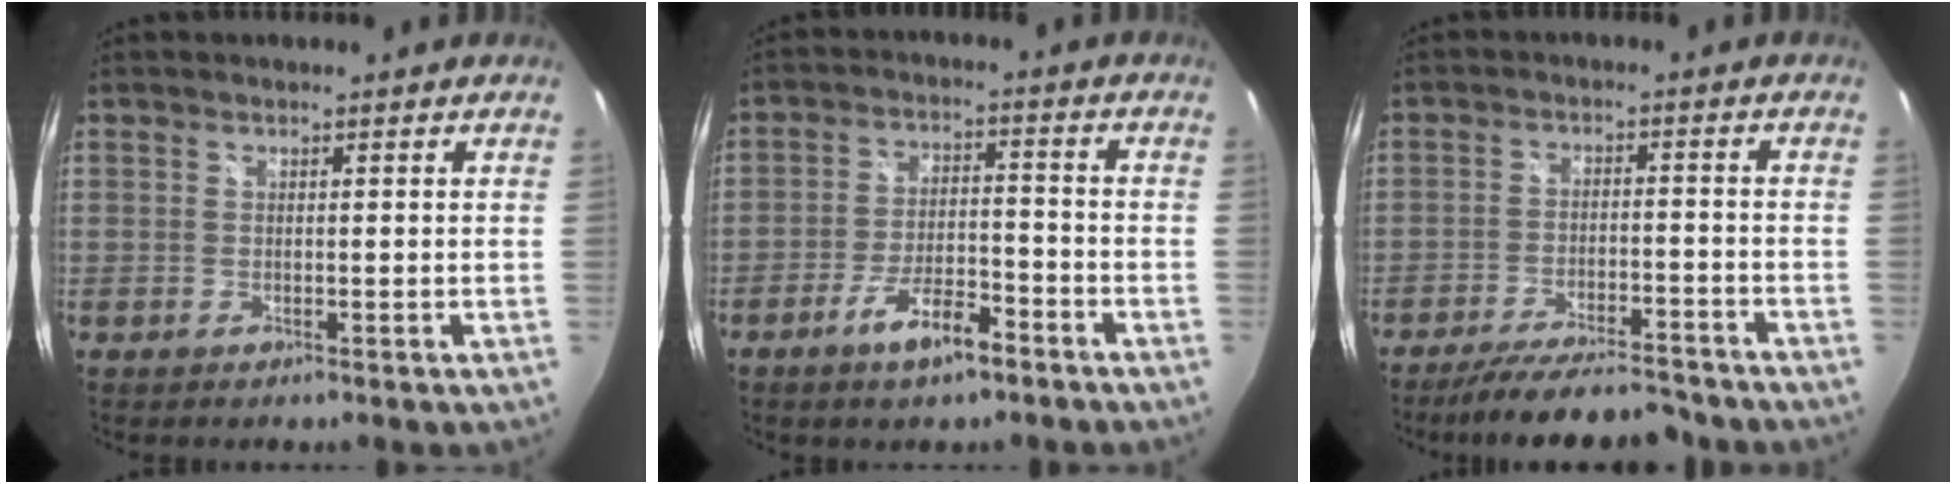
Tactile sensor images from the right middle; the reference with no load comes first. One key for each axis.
{"total": 8.2, "fx": -5.4, "fy": 2.4, "fz": 5.7, "tx": -0.114, "ty": 0.002, "tz": -0.090}
{"total": 14.3, "fx": -12.7, "fy": 2.5, "fz": 5.9, "tx": -0.121, "ty": -0.011, "tz": -0.191}